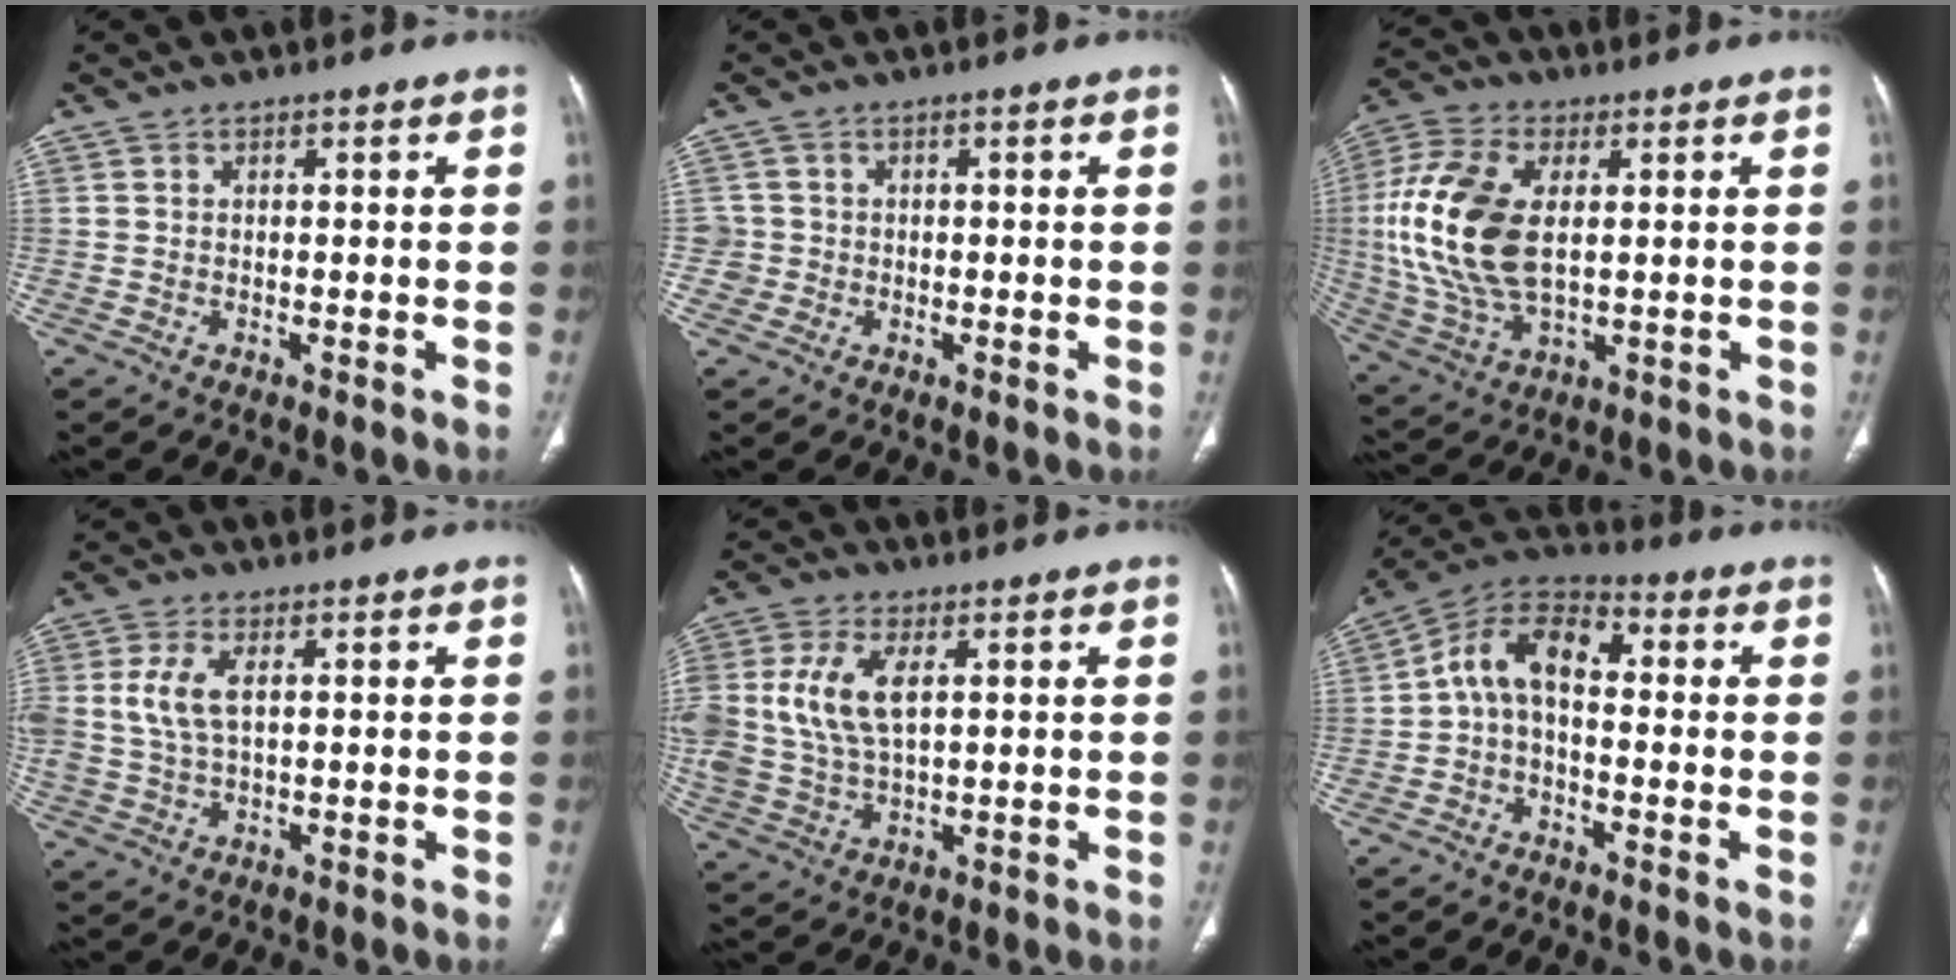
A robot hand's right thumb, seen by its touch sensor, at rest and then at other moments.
{"total": 2.5, "force": [-0.4, 2.5, -0.2], "torque": [0.022, 0.009, -0.010]}
{"total": 18.3, "force": [1.9, 10.1, 15.1], "torque": [-0.335, -0.003, 0.040]}
{"total": 6.7, "force": [1.3, 3.4, 5.6], "torque": [-0.135, 0.003, 0.028]}
{"total": 11.8, "force": [2.6, 6.5, 9.5], "torque": [-0.213, 0.001, 0.054]}
{"total": 9.8, "force": [-0.2, 5.8, 7.9], "torque": [-0.129, 0.039, -0.018]}